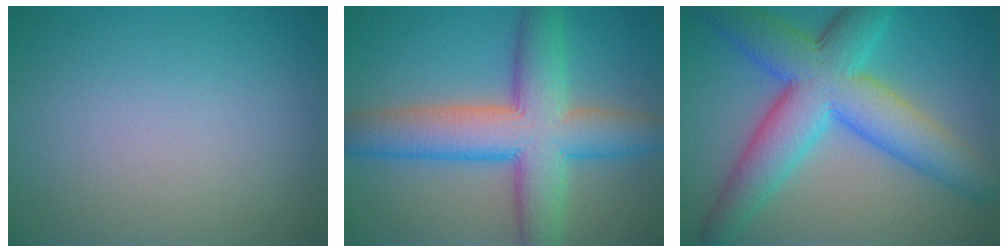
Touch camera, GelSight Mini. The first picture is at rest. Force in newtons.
{"total": 9.7, "press": 9.7, "slide": 0.2}
{"total": 10.1, "press": 10.1, "slide": 0.4}